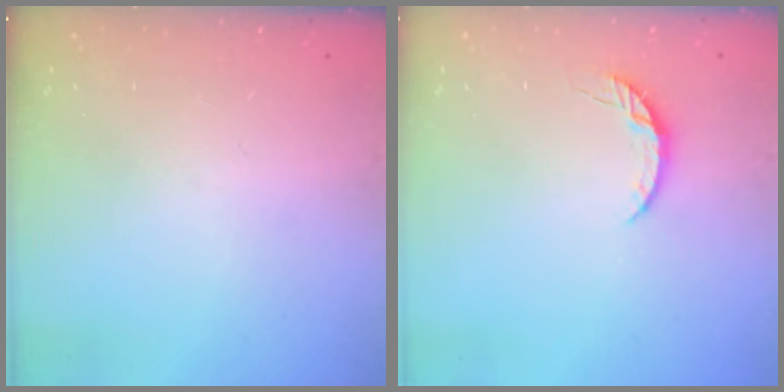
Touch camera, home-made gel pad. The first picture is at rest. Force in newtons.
{"total": 4.6, "press": 4.6, "slide": 0.6}